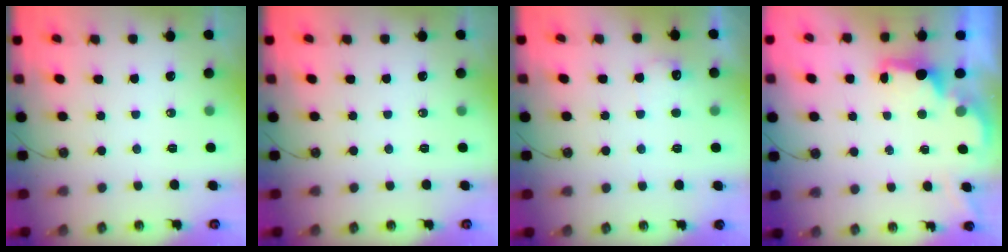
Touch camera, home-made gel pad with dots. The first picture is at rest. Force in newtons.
{"total": 0.0}
{"total": 7.2, "press": 7.1, "slide": 0.6}
{"total": 2.0, "press": 1.9, "slide": 0.8}